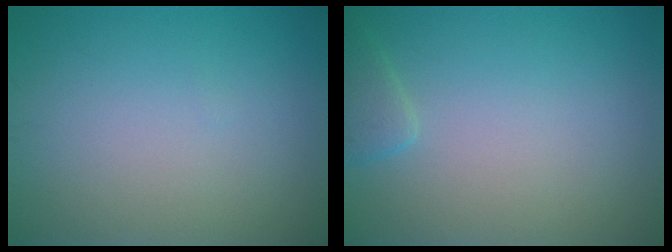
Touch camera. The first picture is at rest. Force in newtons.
{"total": 1.5, "press": 1.5, "slide": 0.1}